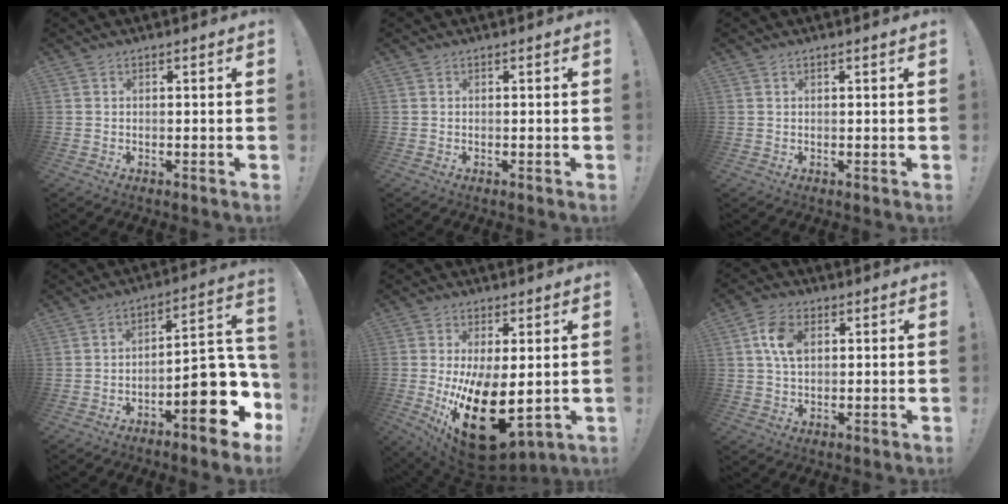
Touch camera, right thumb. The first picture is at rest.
{"total": 0.0}
{"total": 0.5, "force": [0.3, -0.2, 0.4], "torque": [-0.006, 0.000, 0.005]}
{"total": 16.4, "force": [-6.6, 6.1, 13.7], "torque": [-0.158, 0.036, -0.097]}
{"total": 19.9, "force": [-2.5, 10.4, 16.8], "torque": [-0.260, -0.015, -0.016]}
{"total": 8.4, "force": [2.2, 5.6, 5.9], "torque": [-0.115, 0.011, 0.045]}